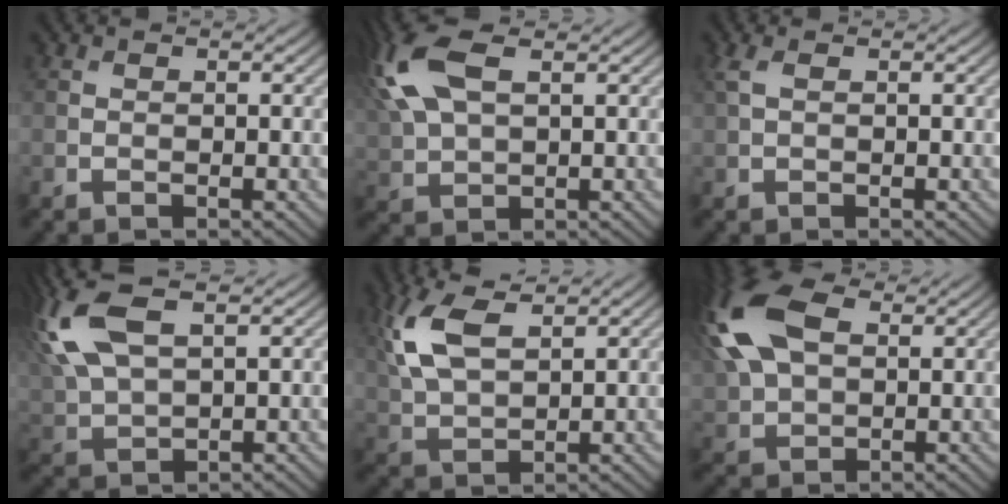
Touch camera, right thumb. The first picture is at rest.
{"total": 12.0, "force": [4.7, 5.9, 9.4], "torque": [-0.249, 0.023, 0.087]}
{"total": 1.7, "force": [0.8, 0.5, 1.4], "torque": [-0.040, 0.007, 0.016]}
{"total": 11.7, "force": [4.9, 5.3, 9.3], "torque": [-0.245, 0.019, 0.094]}
{"total": 9.9, "force": [4.4, 4.5, 7.7], "torque": [-0.203, 0.018, 0.087]}
{"total": 14.7, "force": [4.9, 8.3, 11.1], "torque": [-0.285, 0.029, 0.089]}